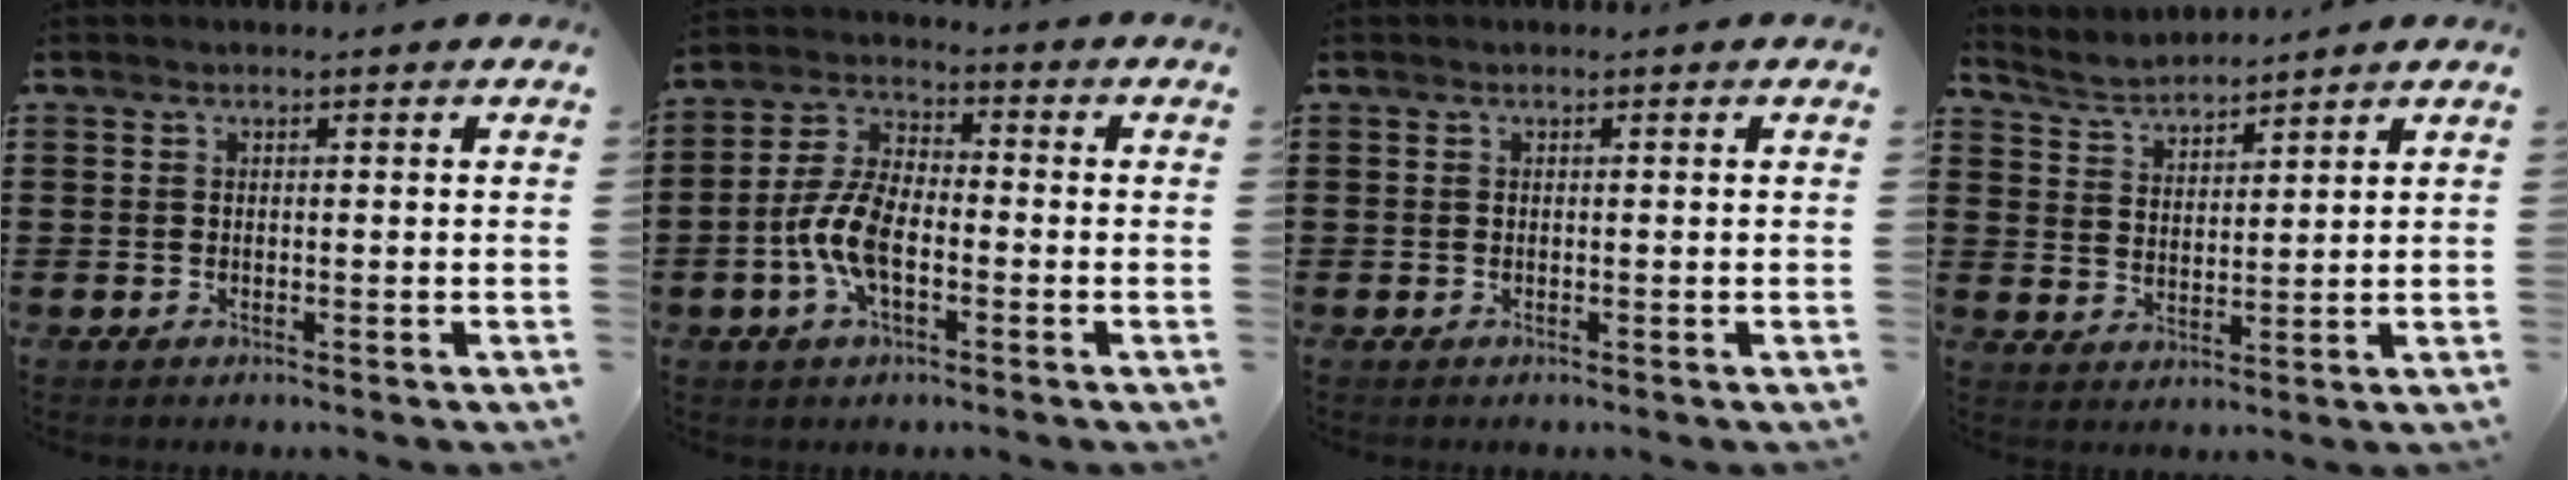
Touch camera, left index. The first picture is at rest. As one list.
[{"total": 7.9, "force": [-2.3, 3.8, 6.6], "torque": [-0.159, -0.004, -0.052]}, {"total": 0.0}, {"total": 3.4, "force": [3.3, 0.2, 0.1], "torque": [-0.016, -0.017, 0.058]}]